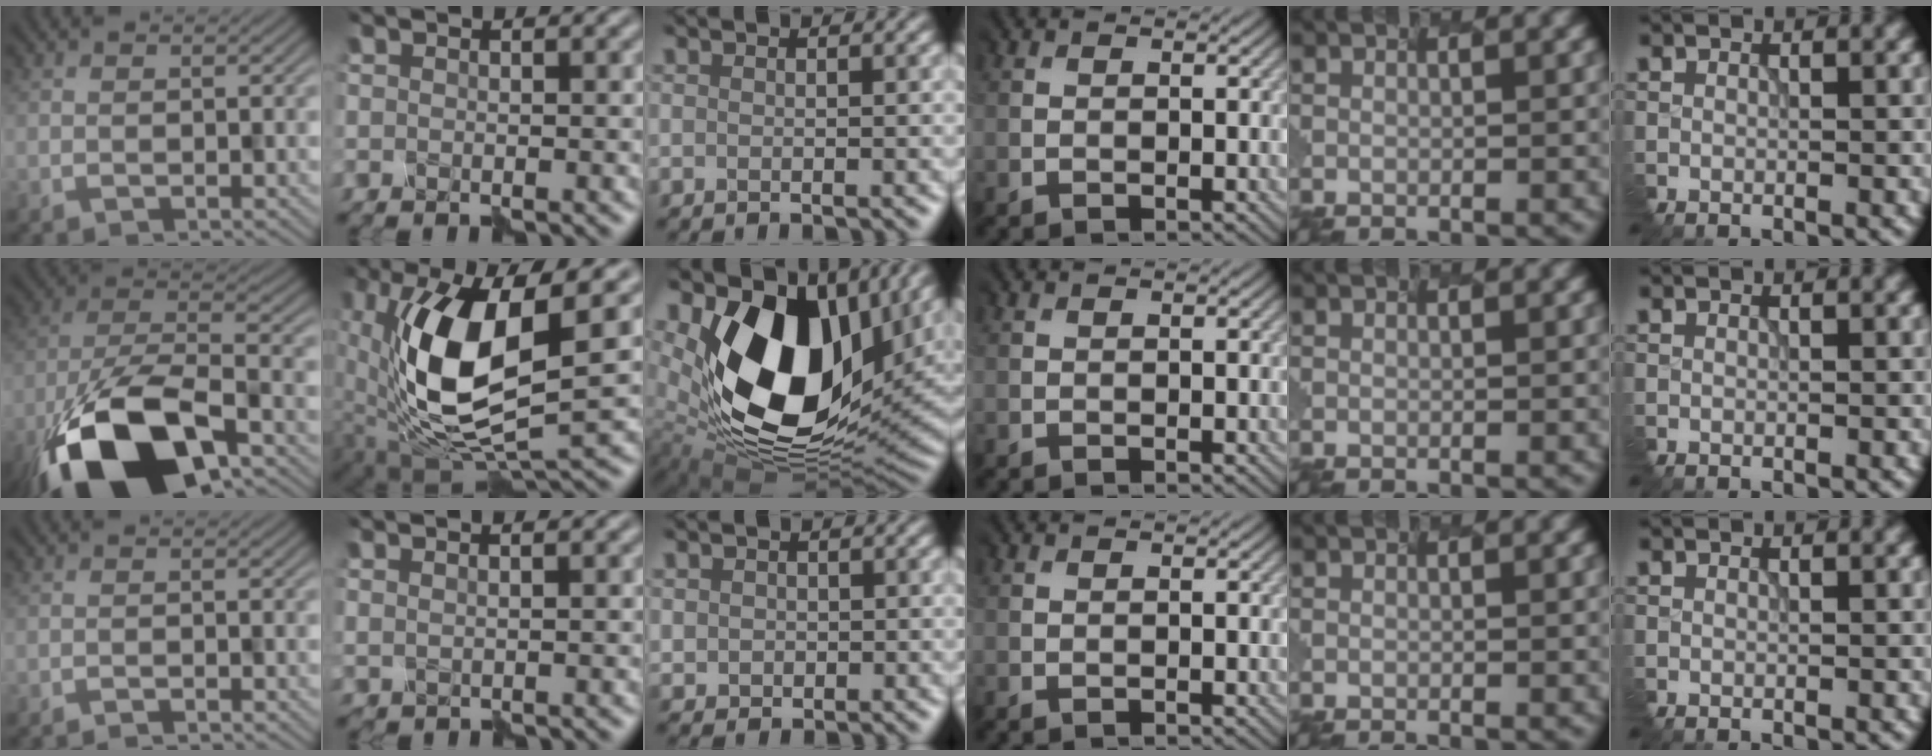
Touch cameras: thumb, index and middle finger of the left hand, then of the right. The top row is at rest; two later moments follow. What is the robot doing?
{"motion": "assemble", "object": "markers"}